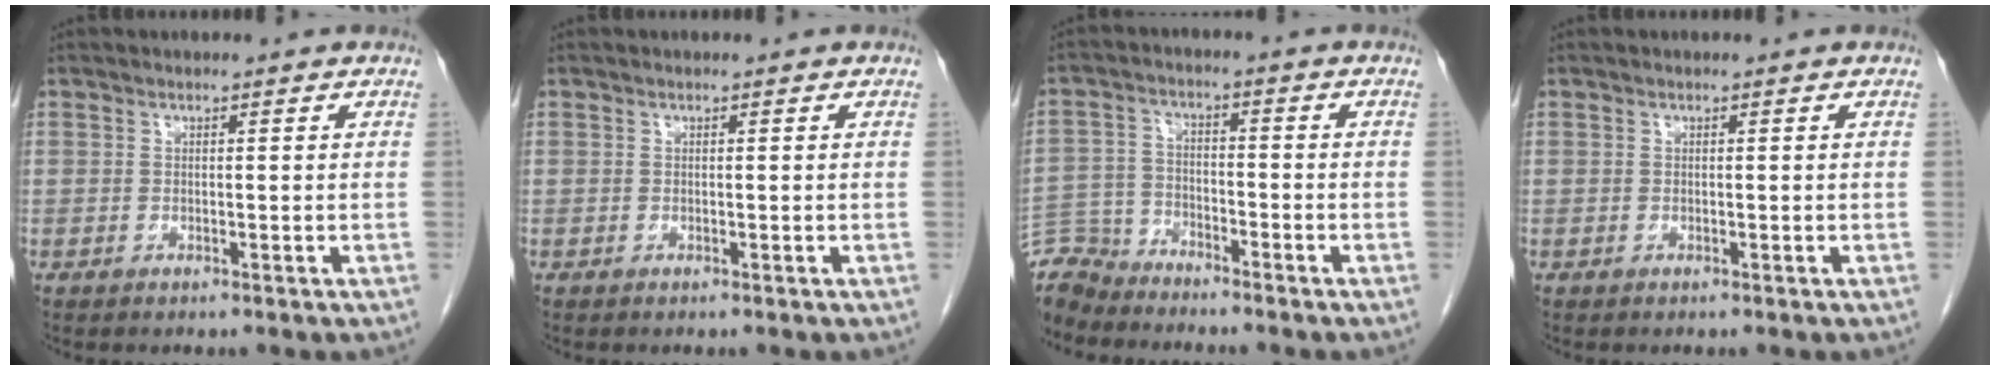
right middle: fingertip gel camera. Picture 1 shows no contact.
{"total": 0.0}
{"total": 6.6, "force": [-6.4, 1.3, -0.7], "torque": [0.015, 0.004, -0.129]}
{"total": 0.0}